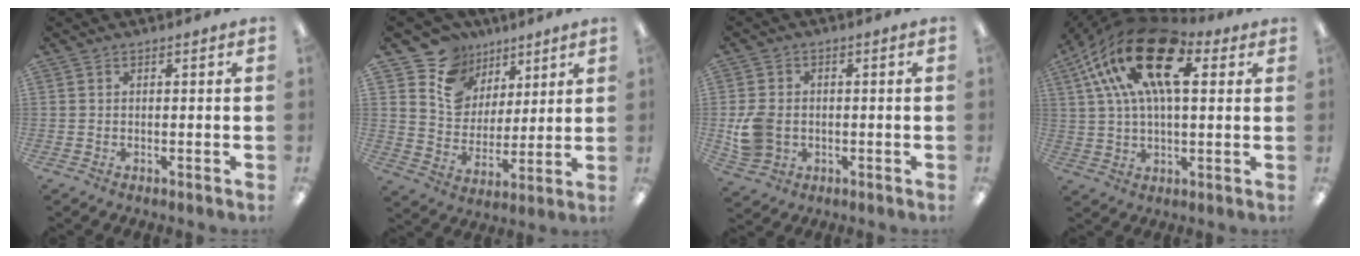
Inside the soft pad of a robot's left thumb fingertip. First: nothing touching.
{"total": 11.8, "force": [7.6, 8.9, 1.9], "torque": [-0.057, -0.061, 0.150]}
{"total": 7.8, "force": [-0.9, 6.5, 4.2], "torque": [-0.092, 0.010, -0.014]}
{"total": 22.5, "force": [9.0, 11.0, 17.5], "torque": [-0.333, -0.025, 0.145]}